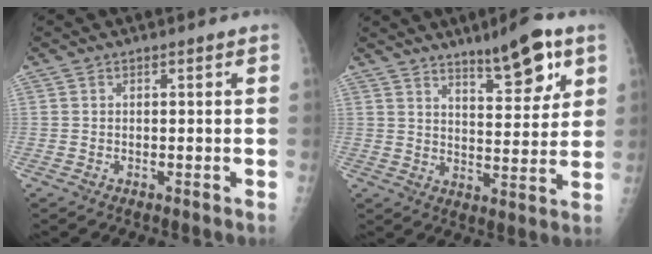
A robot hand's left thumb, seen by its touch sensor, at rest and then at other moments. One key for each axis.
{"total": 11.1, "fx": 7.1, "fy": 3.3, "fz": 7.9, "tx": -0.095, "ty": -0.041, "tz": 0.109}